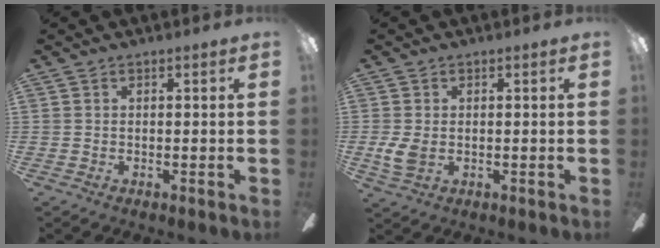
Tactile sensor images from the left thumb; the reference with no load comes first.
{"total": 4.7, "force": [-0.2, 3.4, 3.3], "torque": [-0.078, -0.005, -0.010]}